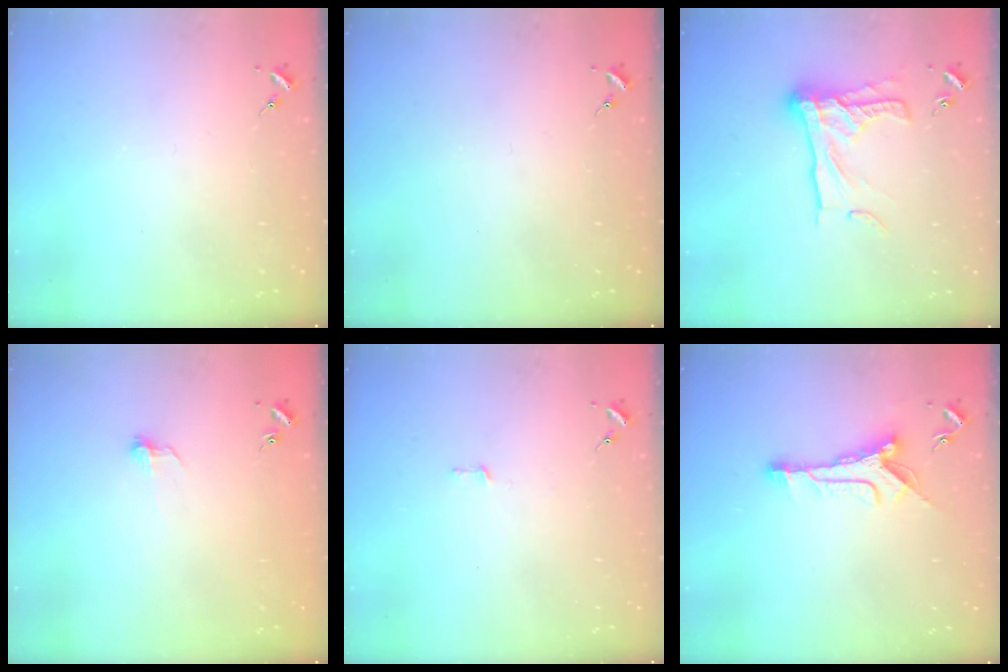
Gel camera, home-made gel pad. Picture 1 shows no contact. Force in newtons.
{"total": 0.0}
{"total": 17.2, "press": 17.2, "slide": 1.4}
{"total": 5.3, "press": 5.2, "slide": 0.4}
{"total": 2.6, "press": 2.6, "slide": 0.2}
{"total": 10.4, "press": 10.3, "slide": 0.8}